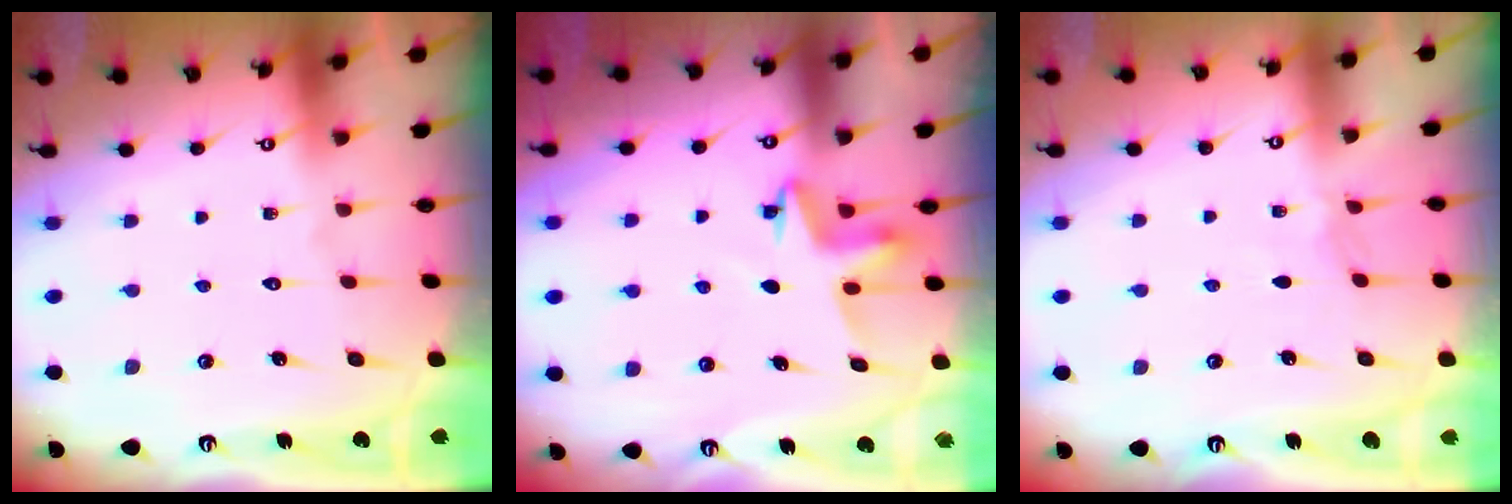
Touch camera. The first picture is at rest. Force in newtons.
{"total": 5.8, "press": 5.8, "slide": 0.2}
{"total": 2.5, "press": 2.5, "slide": 0.5}